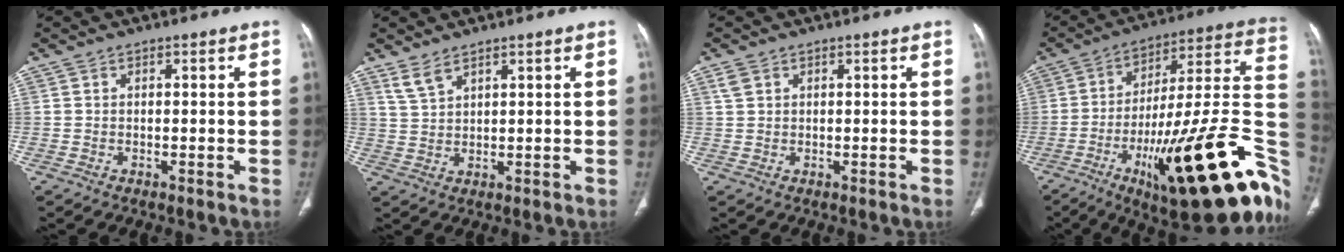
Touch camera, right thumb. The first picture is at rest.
{"total": 3.5, "force": [2.8, 1.1, 1.8], "torque": [-0.038, -0.010, 0.066]}
{"total": 1.7, "force": [0.9, 1.3, 0.8], "torque": [-0.012, 0.004, 0.019]}
{"total": 37.0, "force": [-13.9, 10.3, 32.7], "torque": [-0.374, 0.062, -0.204]}